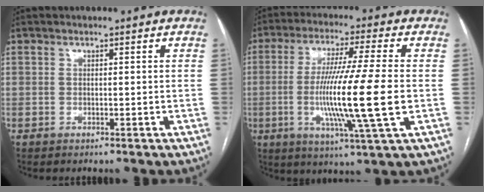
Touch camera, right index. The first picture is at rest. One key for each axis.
{"total": 15.1, "fx": -1.9, "fy": -0.9, "fz": 14.9, "tx": -0.283, "ty": -0.021, "tz": -0.044}